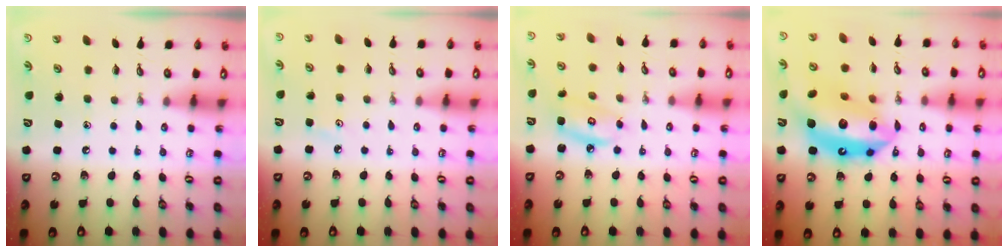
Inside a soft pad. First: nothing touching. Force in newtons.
{"total": 2.6, "press": 2.6, "slide": 0.5}
{"total": 6.0, "press": 6.0, "slide": 0.4}
{"total": 18.8, "press": 18.7, "slide": 1.5}